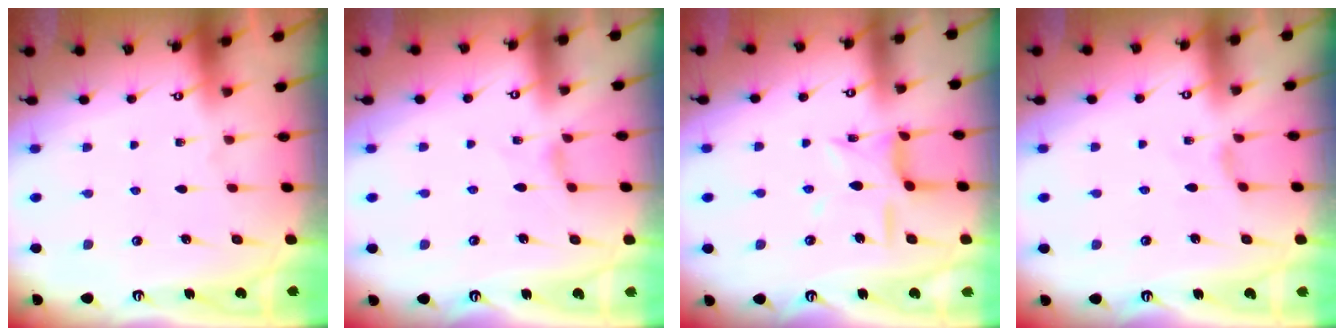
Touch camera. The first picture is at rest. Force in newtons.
{"total": 1.4, "press": 1.3, "slide": 0.4}
{"total": 10.3, "press": 10.2, "slide": 0.7}
{"total": 1.4, "press": 1.3, "slide": 0.4}